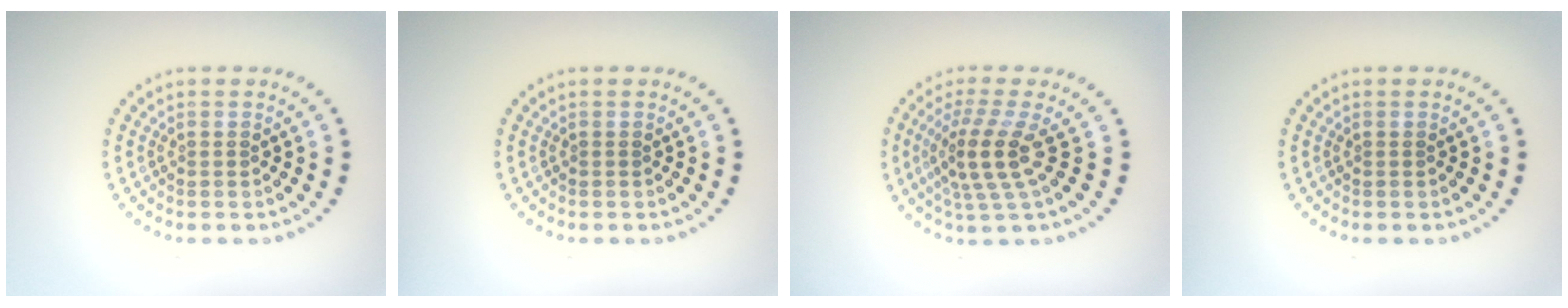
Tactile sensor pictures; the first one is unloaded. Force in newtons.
{"total": 0.0}
{"total": 4.0, "press": 2.9, "slide": 2.8}
{"total": 0.0}